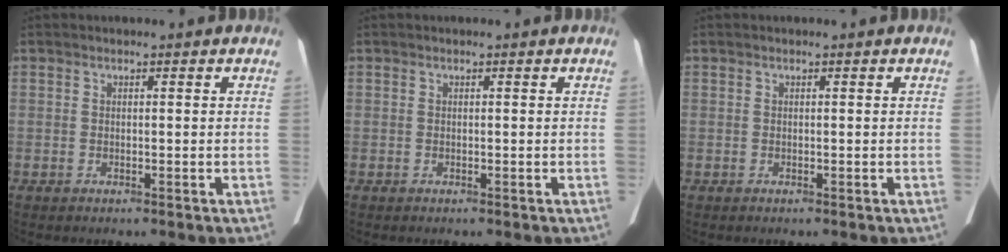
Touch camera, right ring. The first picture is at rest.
{"total": 0.0}
{"total": 0.0}